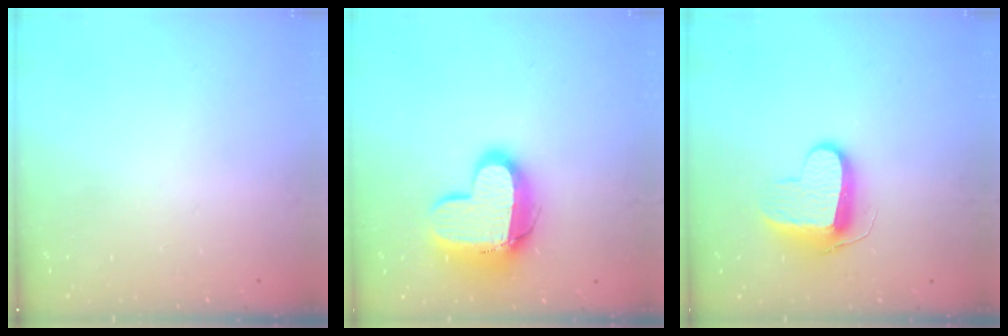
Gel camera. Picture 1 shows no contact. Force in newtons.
{"total": 14.8, "press": 14.7, "slide": 1.2}
{"total": 9.8, "press": 9.8, "slide": 0.1}